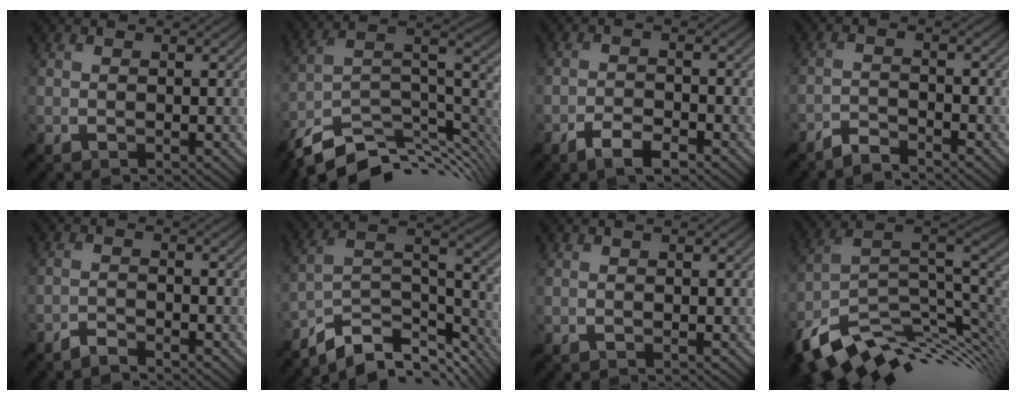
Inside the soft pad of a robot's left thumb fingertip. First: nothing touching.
{"total": 12.2, "force": [-8.0, 4.9, 7.8], "torque": [-0.165, -0.003, -0.134]}
{"total": 4.1, "force": [-2.9, 1.4, 2.6], "torque": [-0.050, -0.001, -0.054]}
{"total": 3.0, "force": [-2.8, 0.5, 0.9], "torque": [-0.016, -0.002, -0.062]}
{"total": 2.2, "force": [-2.0, 0.3, 0.7], "torque": [-0.012, 0.000, -0.045]}
{"total": 11.5, "force": [-8.7, 4.9, 5.8], "torque": [-0.114, -0.006, -0.147]}
{"total": 0.0}
{"total": 14.5, "force": [-6.2, 7.4, 10.8], "torque": [-0.220, -0.025, -0.098]}